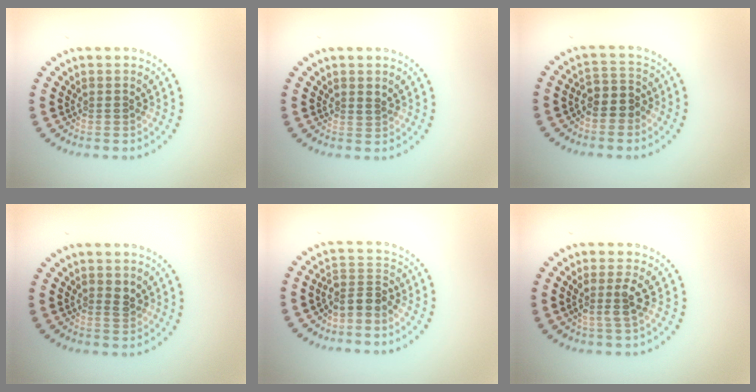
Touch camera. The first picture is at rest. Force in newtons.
{"total": 0.6, "press": 0.3, "slide": 0.5}
{"total": 2.6, "press": 2.3, "slide": 1.2}
{"total": 1.3, "press": 1.3, "slide": 0.2}
{"total": 2.5, "press": 1.9, "slide": 1.7}
{"total": 2.2, "press": 1.8, "slide": 1.3}